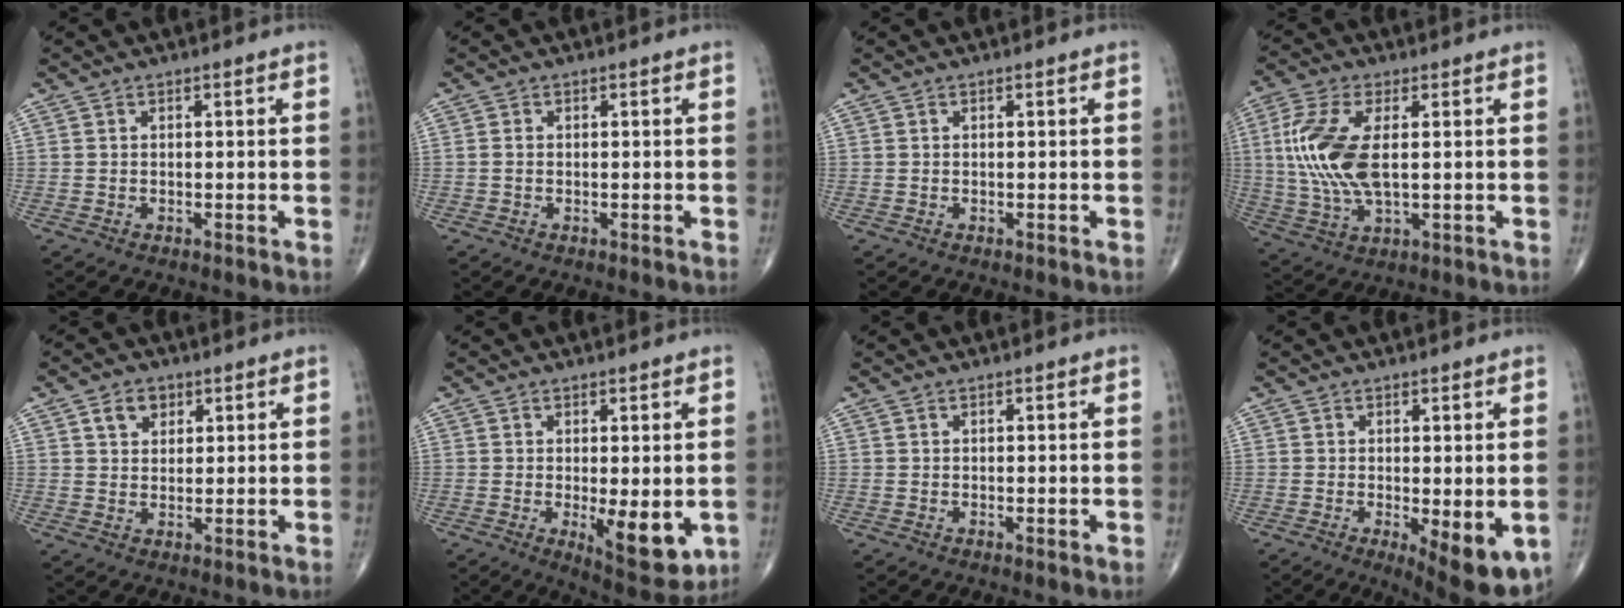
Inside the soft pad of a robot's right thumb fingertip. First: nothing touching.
{"total": 0.8, "force": [-0.1, 0.6, 0.5], "torque": [-0.012, 0.000, -0.002]}
{"total": 0.0}
{"total": 13.5, "force": [1.5, 6.1, 12.0], "torque": [-0.278, -0.003, 0.033]}
{"total": 4.5, "force": [2.2, 3.3, 2.2], "torque": [-0.019, -0.009, 0.037]}
{"total": 9.4, "force": [-1.5, 3.4, 8.6], "torque": [-0.107, -0.025, -0.011]}
{"total": 0.5, "force": [0.2, 0.1, 0.5], "torque": [-0.013, -0.003, 0.003]}
{"total": 9.2, "force": [-2.5, 3.0, 8.4], "torque": [-0.105, -0.023, -0.028]}